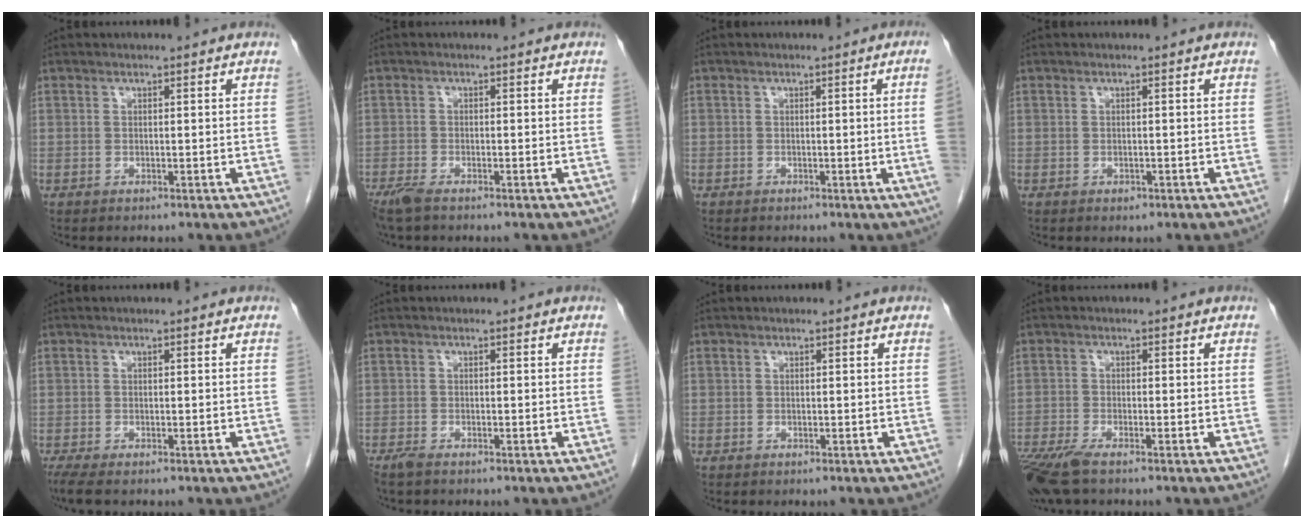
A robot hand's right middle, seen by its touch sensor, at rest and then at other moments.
{"total": 3.1, "force": [-2.4, 0.6, 1.9], "torque": [-0.044, -0.010, -0.045]}
{"total": 2.9, "force": [-0.3, -1.1, 2.7], "torque": [-0.027, -0.002, -0.002]}
{"total": 0.6, "force": [-0.3, 0.4, 0.3], "torque": [-0.005, 0.001, -0.003]}
{"total": 2.8, "force": [-2.1, 0.4, 1.7], "torque": [-0.034, -0.011, -0.037]}
{"total": 1.6, "force": [-1.3, 0.2, 0.9], "torque": [-0.024, -0.006, -0.025]}
{"total": 0.0}
{"total": 6.3, "force": [-4.7, 1.1, 4.2], "torque": [-0.083, -0.017, -0.086]}